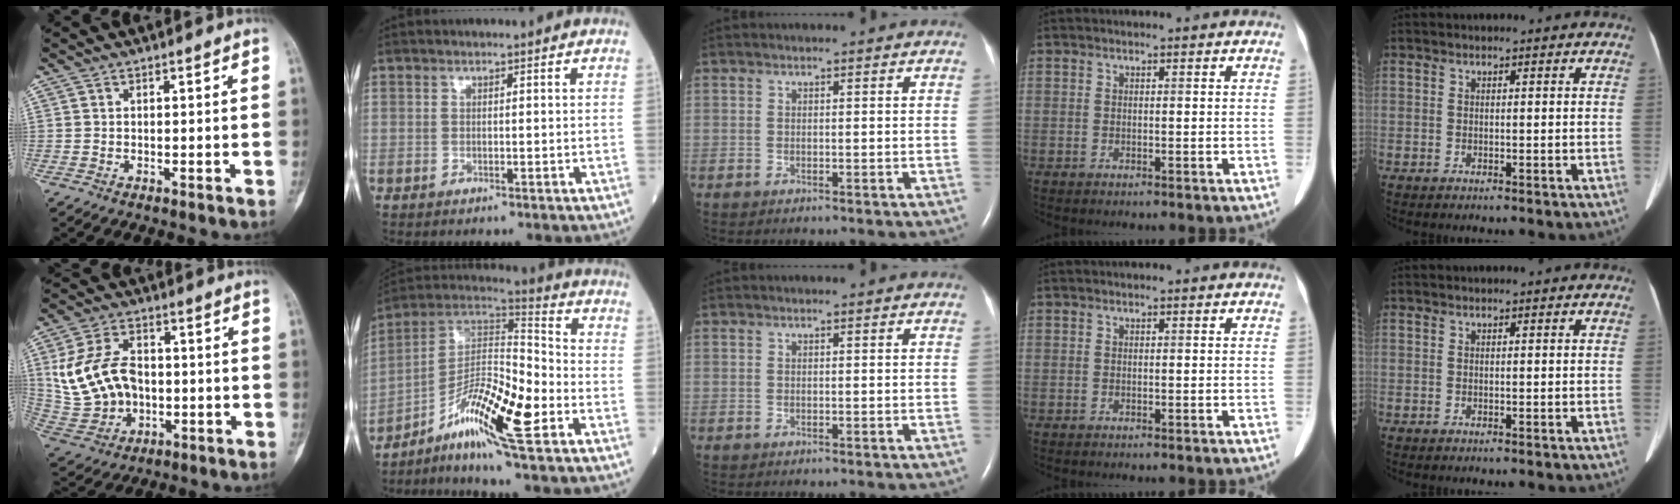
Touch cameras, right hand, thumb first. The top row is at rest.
{"thumb": {"total": 14.5, "force": [0.6, 10.9, 9.6], "torque": [-0.166, 0.013, 0.024]}, "index": {"total": 14.5, "force": [-6.2, 1.7, 13.0], "torque": [-0.235, 0.004, -0.116]}}